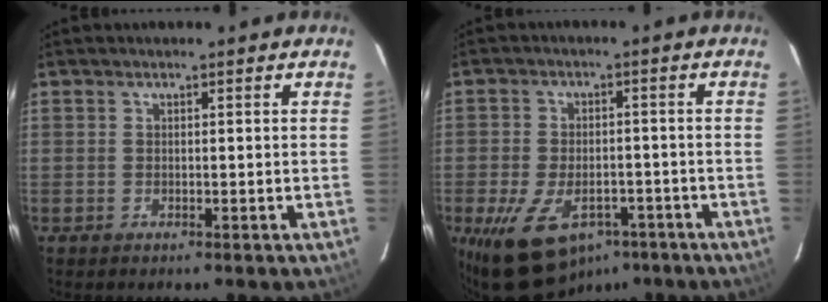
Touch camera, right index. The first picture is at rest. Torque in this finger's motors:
{"motor_torque": [1.60, -0.54, 0.66, 0.13]}